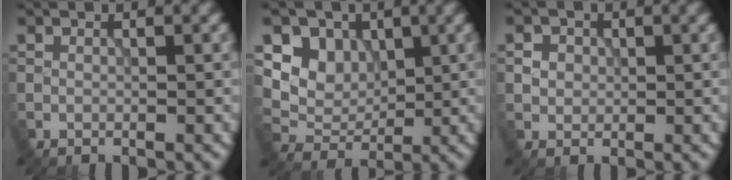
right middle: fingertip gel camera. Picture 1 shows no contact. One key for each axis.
{"total": 5.2, "fx": 1.8, "fy": 4.3, "fz": 2.4, "tx": -0.041, "ty": -0.006, "tz": 0.022}
{"total": 1.9, "fx": 0.5, "fy": 1.7, "fz": 0.6, "tx": -0.017, "ty": -0.004, "tz": 0.018}